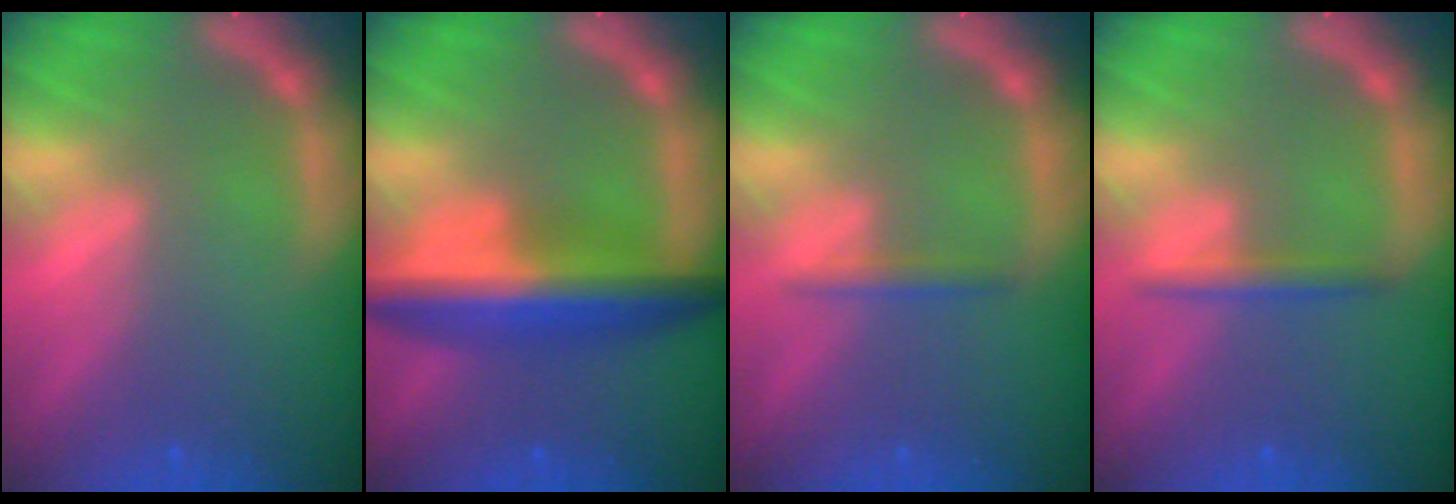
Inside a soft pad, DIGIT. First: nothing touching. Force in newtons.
{"total": 8.0}
{"total": 1.4}
{"total": 1.9}